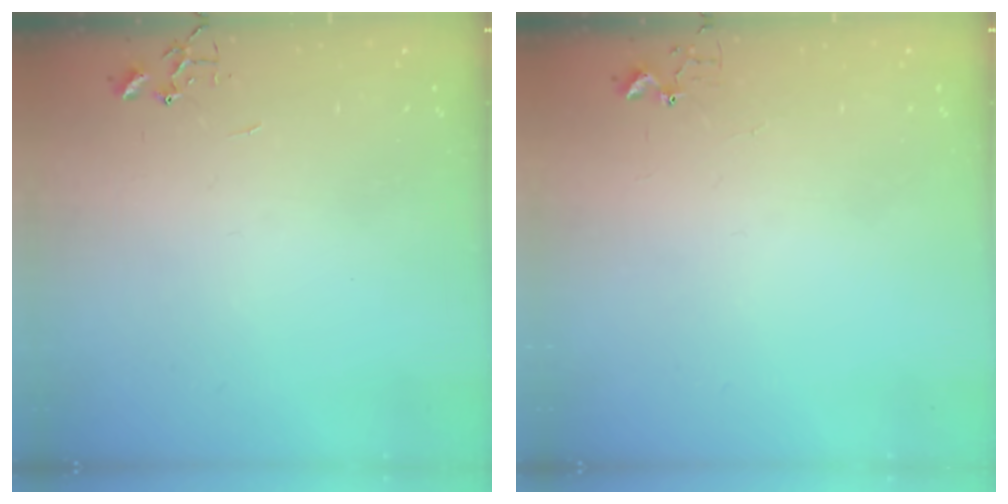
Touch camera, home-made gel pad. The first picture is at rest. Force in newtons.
{"total": 2.7, "press": 2.7, "slide": 0.2}